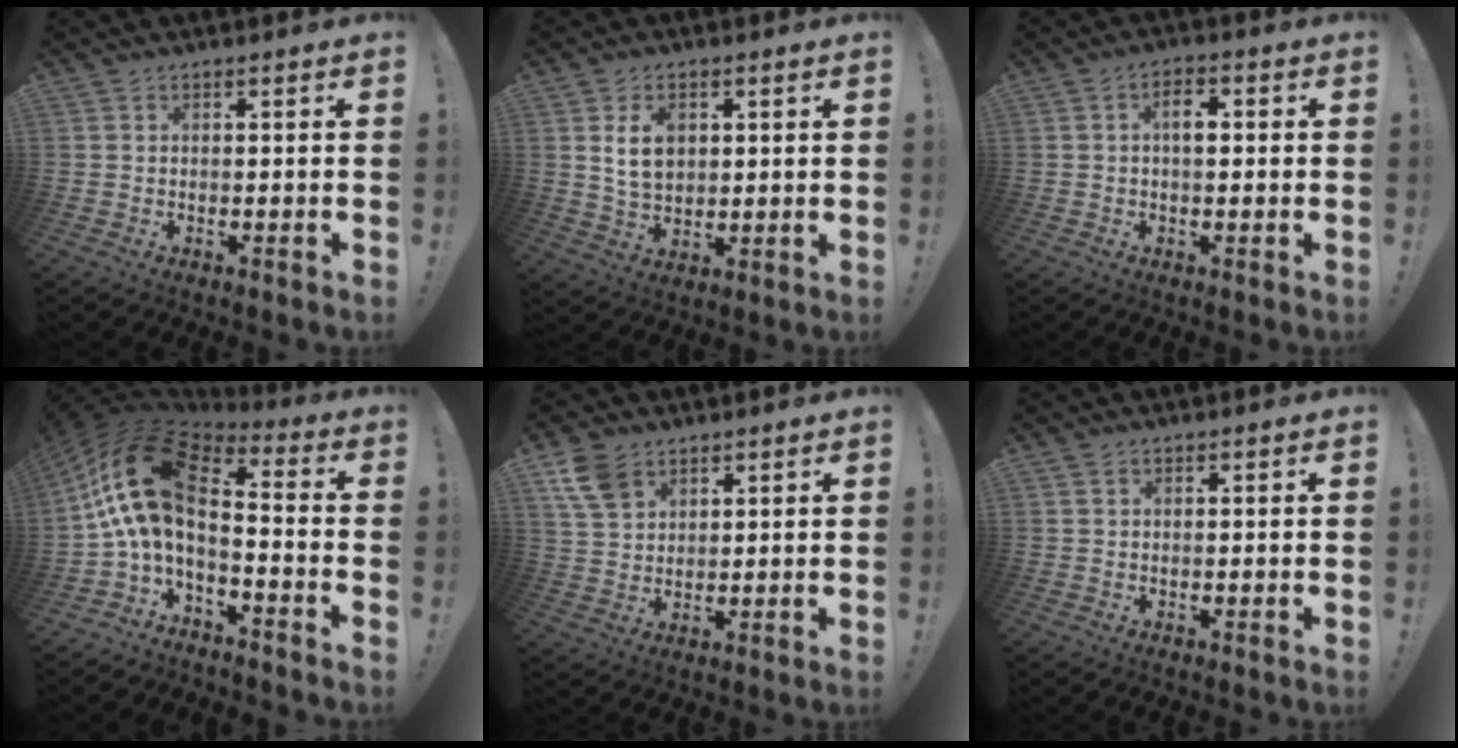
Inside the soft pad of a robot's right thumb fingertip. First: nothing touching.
{"total": 8.3, "force": [2.0, 6.0, 5.4], "torque": [-0.085, 0.000, 0.036]}
{"total": 3.9, "force": [0.2, 2.1, 3.3], "torque": [-0.039, 0.006, -0.005]}
{"total": 15.7, "force": [2.6, 7.3, 13.6], "torque": [-0.265, -0.015, 0.053]}
{"total": 9.3, "force": [5.4, 6.2, 4.2], "torque": [-0.082, -0.014, 0.111]}
{"total": 0.7, "force": [0.5, 0.5, 0.1], "torque": [-0.003, 0.000, 0.010]}